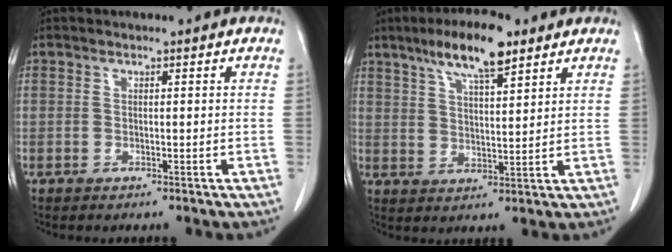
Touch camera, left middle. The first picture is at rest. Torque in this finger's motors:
{"motor_torque": [1.07, -0.88, 0.15, 0.04]}